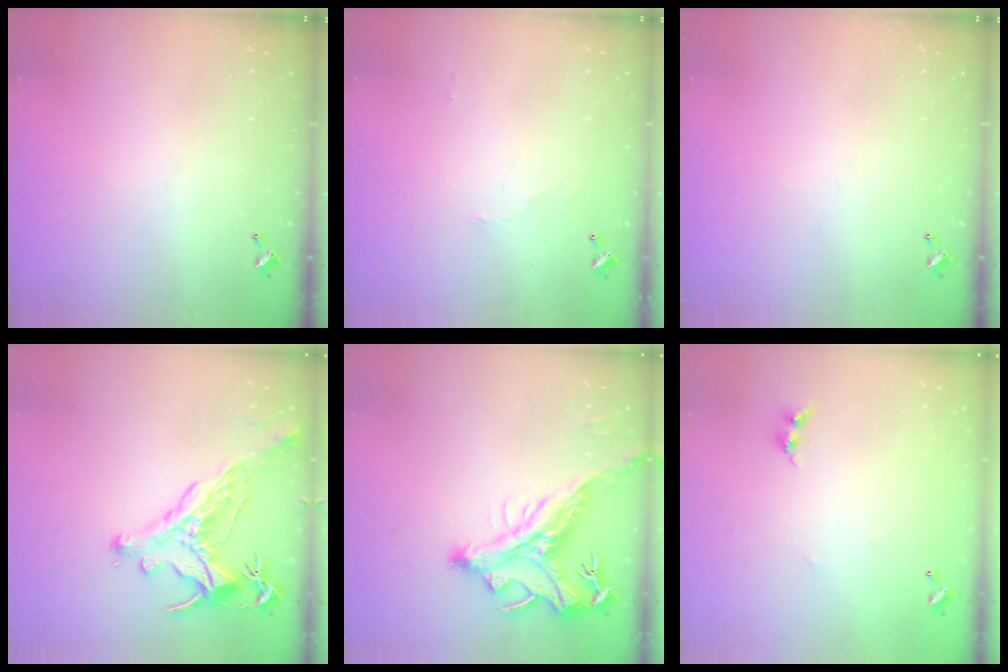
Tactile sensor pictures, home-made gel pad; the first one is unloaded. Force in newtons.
{"total": 2.9, "press": 2.8, "slide": 0.6}
{"total": 0.0}
{"total": 1.2, "press": 0.9, "slide": 0.9}
{"total": 4.1, "press": 3.8, "slide": 1.5}
{"total": 6.7, "press": 6.7, "slide": 0.5}